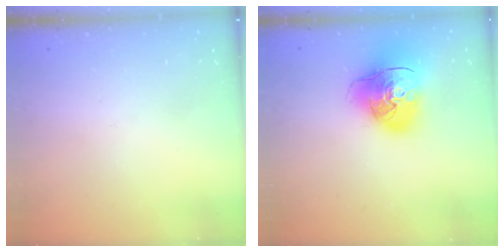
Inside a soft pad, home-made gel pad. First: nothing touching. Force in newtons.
{"total": 17.9, "press": 17.8, "slide": 2.3}